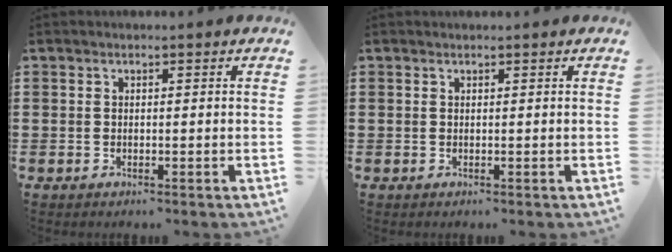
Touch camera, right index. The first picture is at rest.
{"total": 0.0}